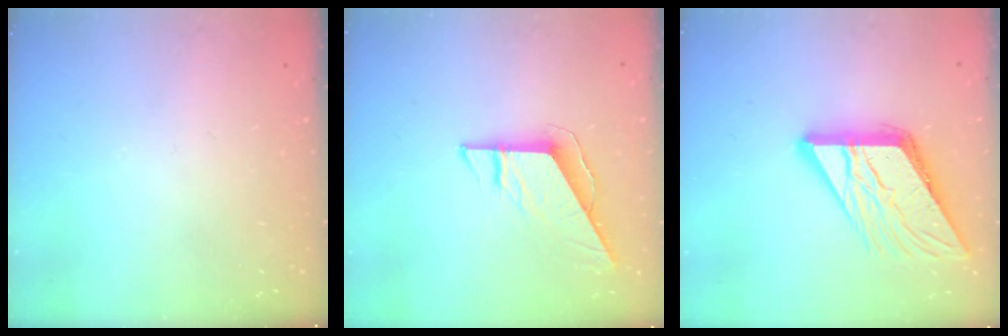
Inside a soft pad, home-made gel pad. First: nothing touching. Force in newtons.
{"total": 8.1, "press": 8.1, "slide": 0.4}
{"total": 15.0, "press": 14.9, "slide": 1.6}